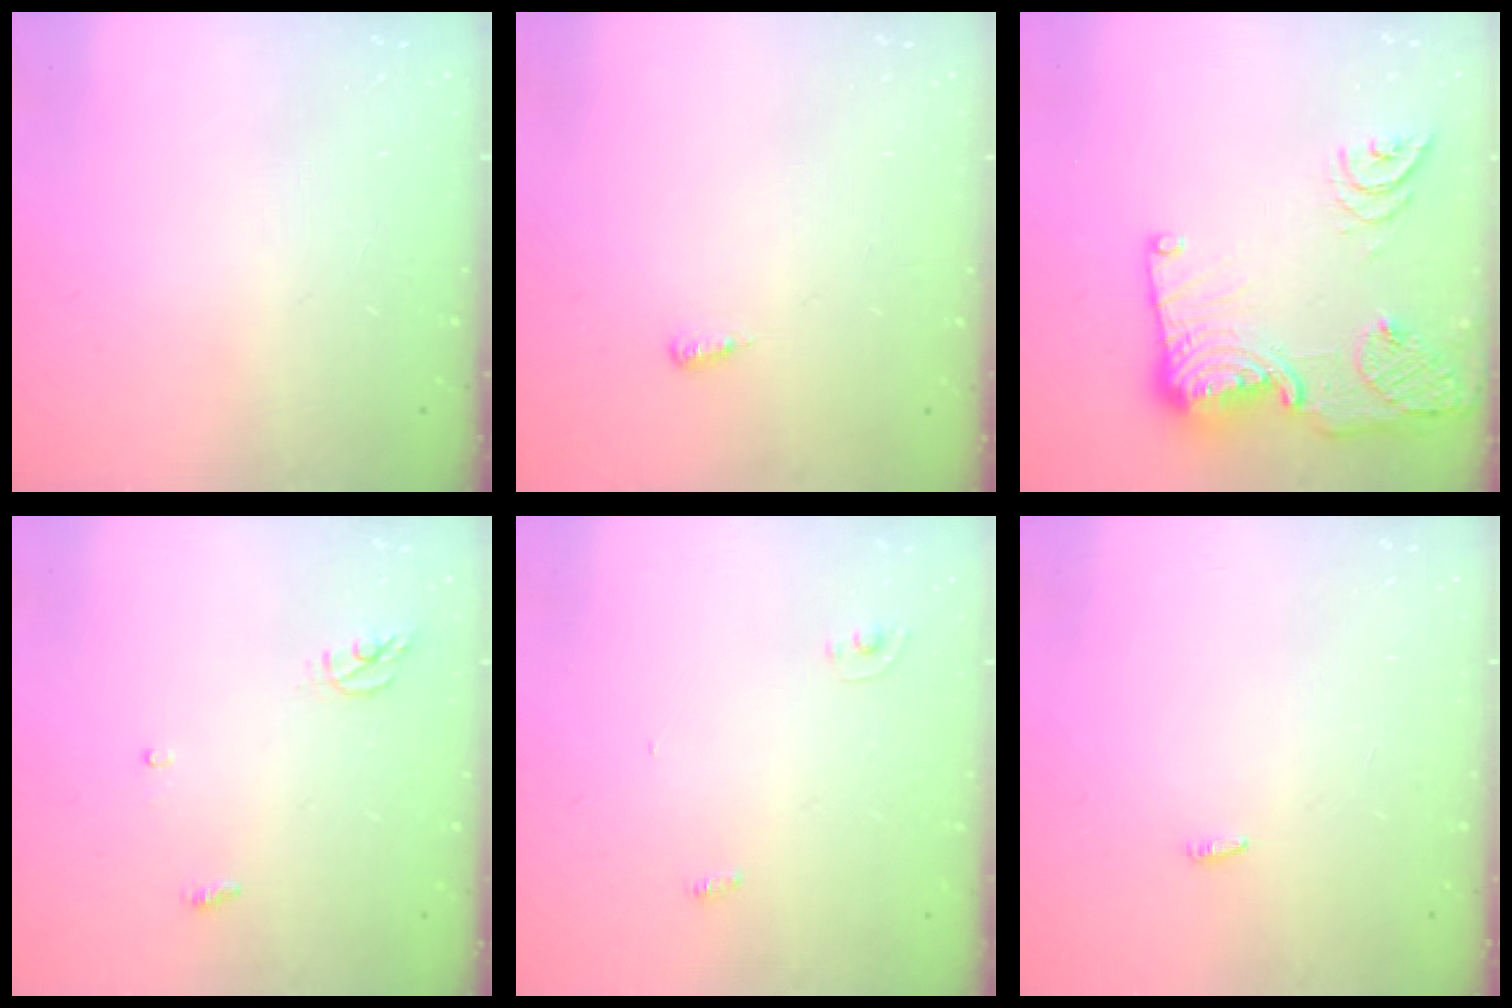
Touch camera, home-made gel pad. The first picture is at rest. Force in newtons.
{"total": 3.6, "press": 2.7, "slide": 2.5}
{"total": 19.0, "press": 19.0, "slide": 1.5}
{"total": 3.5, "press": 3.5, "slide": 0.2}
{"total": 2.4, "press": 2.4, "slide": 0.2}
{"total": 2.1, "press": 1.9, "slide": 0.7}